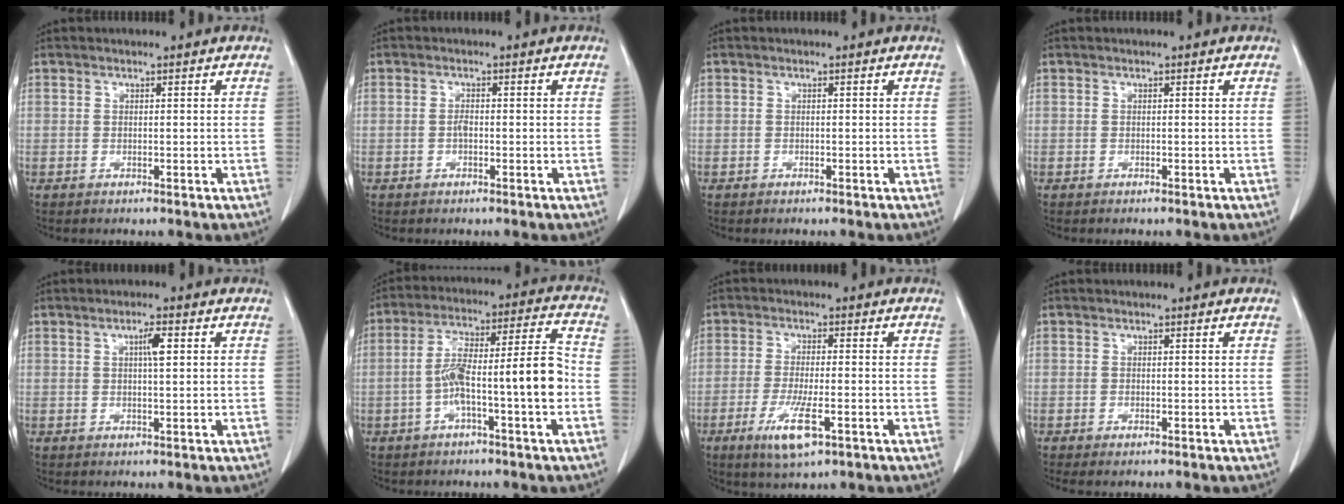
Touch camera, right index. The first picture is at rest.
{"total": 1.0, "force": [-0.3, 0.4, 0.9], "torque": [-0.019, 0.002, -0.005]}
{"total": 0.5, "force": [-0.3, 0.4, -0.1], "torque": [-0.001, 0.005, -0.009]}
{"total": 0.0}
{"total": 2.6, "force": [0.8, 0.2, 2.4], "torque": [-0.043, 0.003, 0.013]}
{"total": 12.7, "force": [-3.1, 0.8, 12.2], "torque": [-0.209, 0.032, -0.052]}
{"total": 7.0, "force": [-3.3, 1.1, 6.1], "torque": [-0.119, -0.015, -0.054]}
{"total": 0.8, "force": [-0.6, 0.1, 0.5], "torque": [-0.011, -0.003, -0.008]}